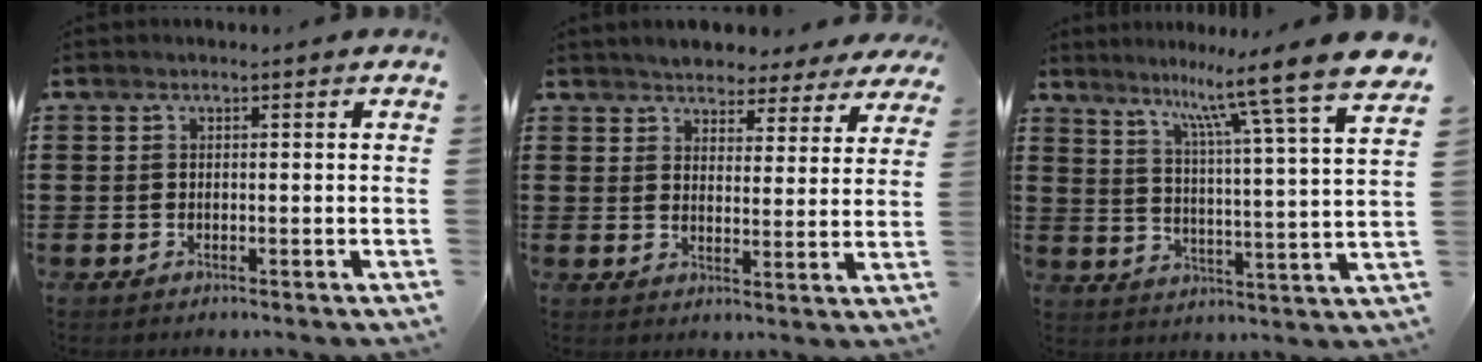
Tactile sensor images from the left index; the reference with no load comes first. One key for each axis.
{"total": 4.0, "fx": 3.9, "fy": 0.7, "fz": 0.0, "tx": -0.021, "ty": -0.015, "tz": 0.069}
{"total": 10.7, "fx": 8.9, "fy": -1.3, "fz": 5.8, "tx": -0.115, "ty": -0.075, "tz": 0.135}